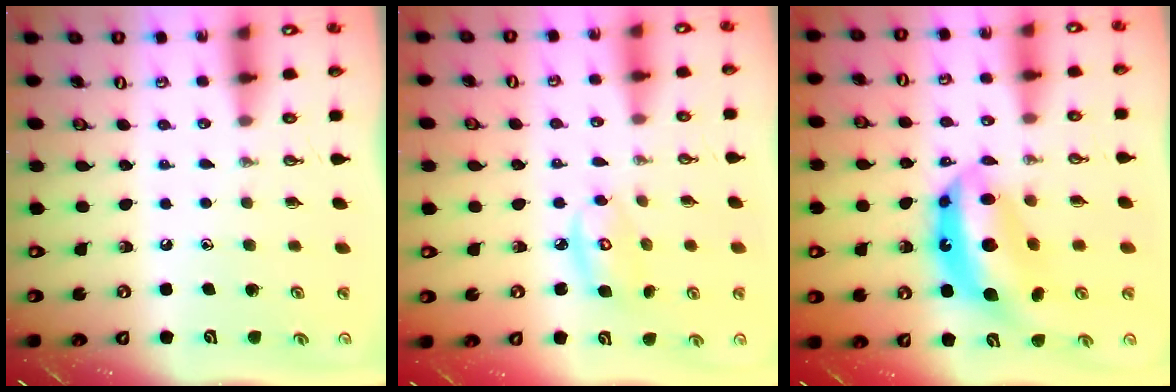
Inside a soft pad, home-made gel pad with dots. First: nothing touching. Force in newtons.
{"total": 5.9, "press": 5.9, "slide": 0.3}
{"total": 14.2, "press": 14.1, "slide": 1.2}